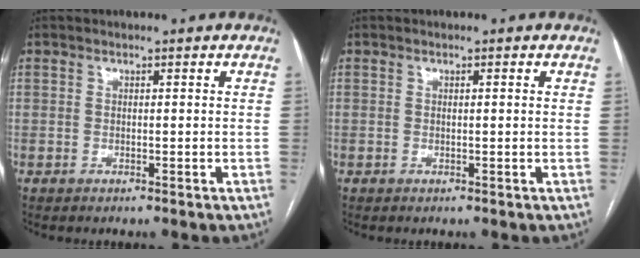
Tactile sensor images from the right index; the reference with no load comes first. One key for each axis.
{"total": 0.6, "fx": 0.2, "fy": -0.1, "fz": 0.6, "tx": -0.010, "ty": 0.001, "tz": 0.002}